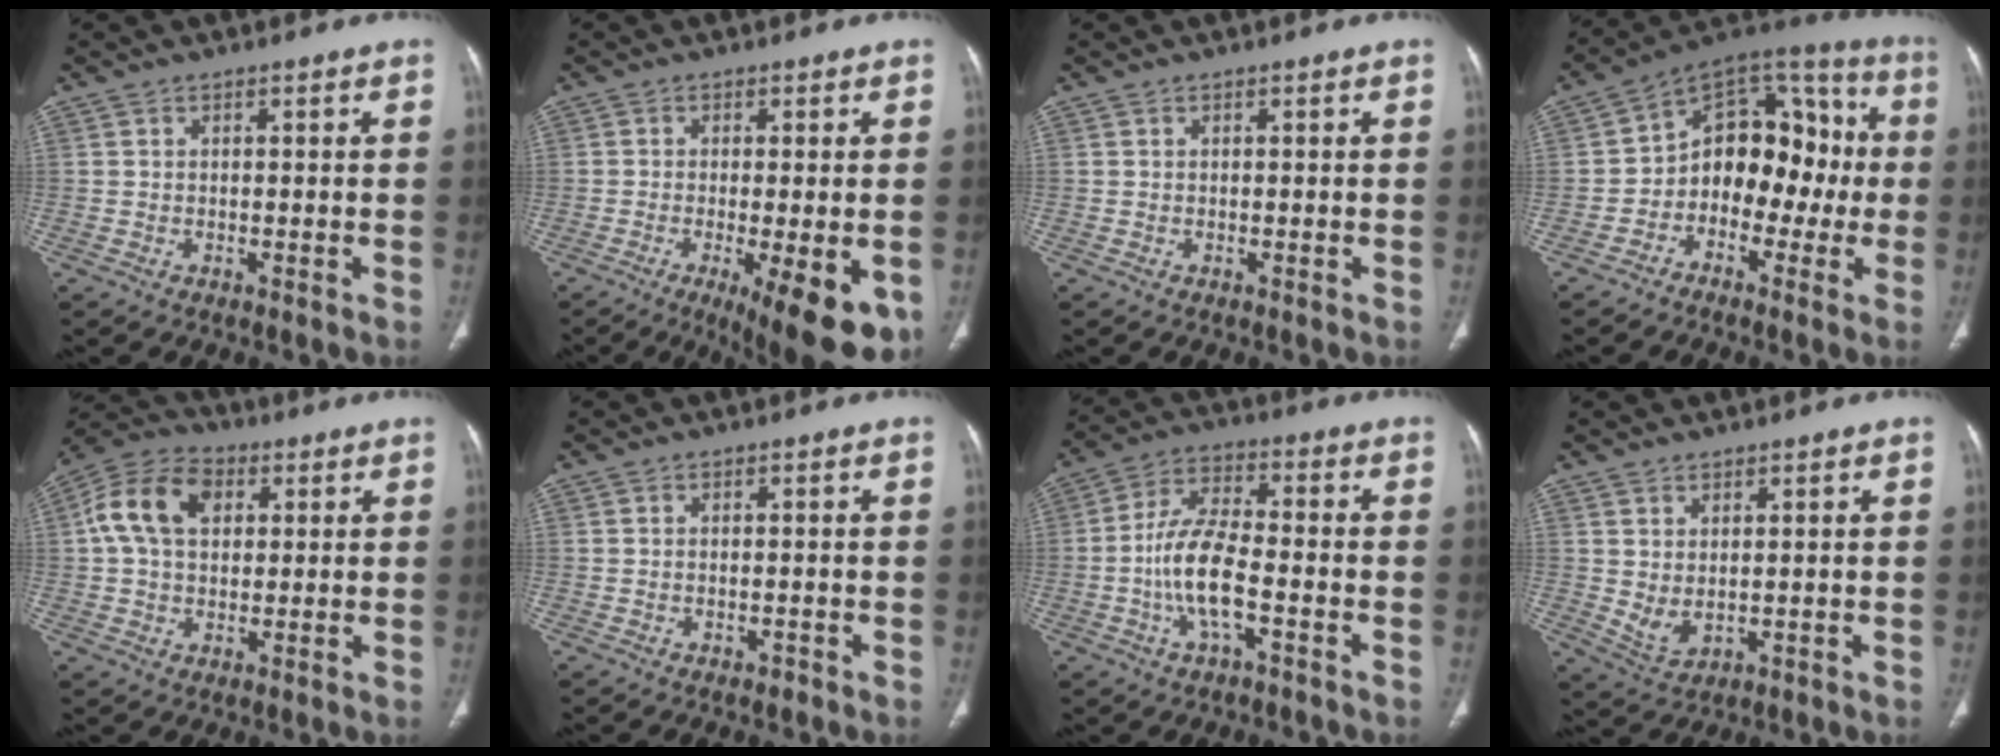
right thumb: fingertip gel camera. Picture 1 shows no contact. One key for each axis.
{"total": 13.1, "fx": -5.3, "fy": 3.9, "fz": 11.4, "tx": -0.128, "ty": -0.015, "tz": -0.068}
{"total": 0.0}
{"total": 15.7, "fx": -2.3, "fy": 10.9, "fz": 11.1, "tx": -0.105, "ty": 0.064, "tz": -0.052}
{"total": 11.8, "fx": 2.9, "fy": 8.0, "fz": 8.2, "tx": -0.144, "ty": 0.019, "tz": 0.044}
{"total": 0.7, "fx": -0.6, "fy": 0.3, "fz": 0.3, "tx": -0.008, "ty": 0.003, "tz": -0.006}
{"total": 10.7, "fx": -3.0, "fy": 4.0, "fz": 9.4, "tx": -0.193, "ty": 0.027, "tz": -0.061}
{"total": 3.7, "fx": 0.7, "fy": 1.9, "fz": 3.1, "tx": -0.059, "ty": -0.012, "tz": 0.027}